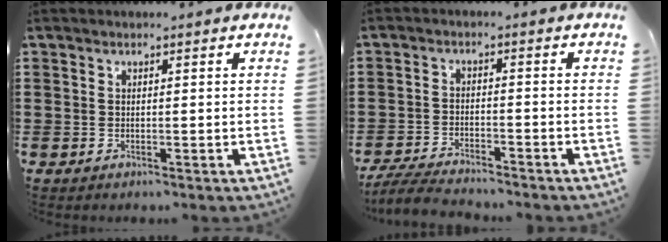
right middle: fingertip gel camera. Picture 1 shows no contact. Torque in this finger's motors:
{"motor_torque": [0.33, -0.26, 0.04, 0.02]}